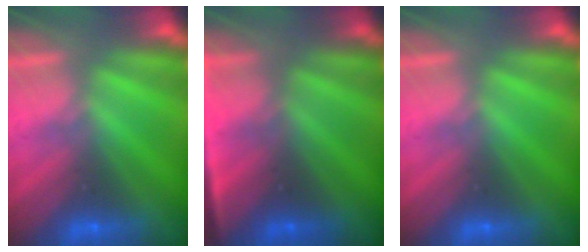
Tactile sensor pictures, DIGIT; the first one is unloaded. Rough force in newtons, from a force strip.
{"total": 4.8}
{"total": 0.0}